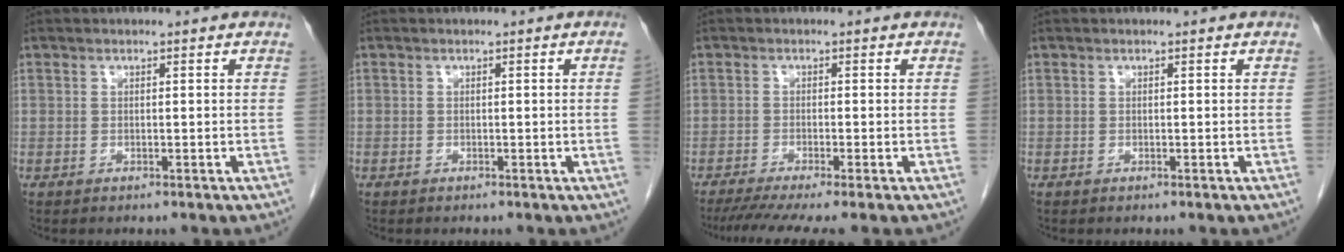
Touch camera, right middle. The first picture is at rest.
{"total": 1.1, "force": [-0.1, -0.6, 1.0], "torque": [-0.003, 0.000, -0.003]}
{"total": 7.3, "force": [-5.8, -0.2, 4.5], "torque": [-0.065, -0.017, -0.094]}
{"total": 0.0}